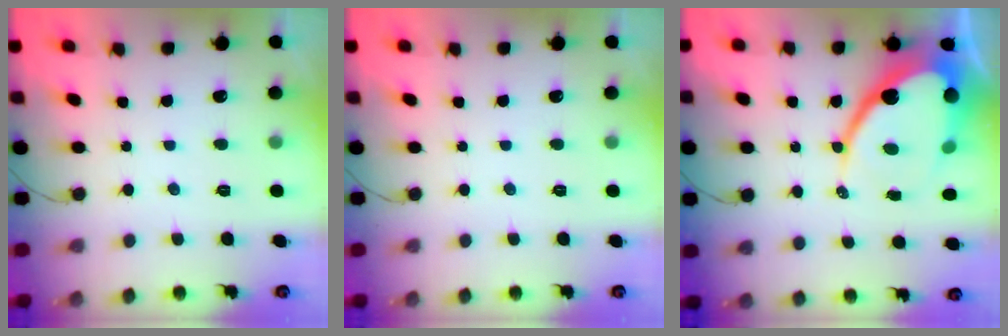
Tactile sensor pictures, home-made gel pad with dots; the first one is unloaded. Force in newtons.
{"total": 0.0}
{"total": 20.2, "press": 20.1, "slide": 1.4}